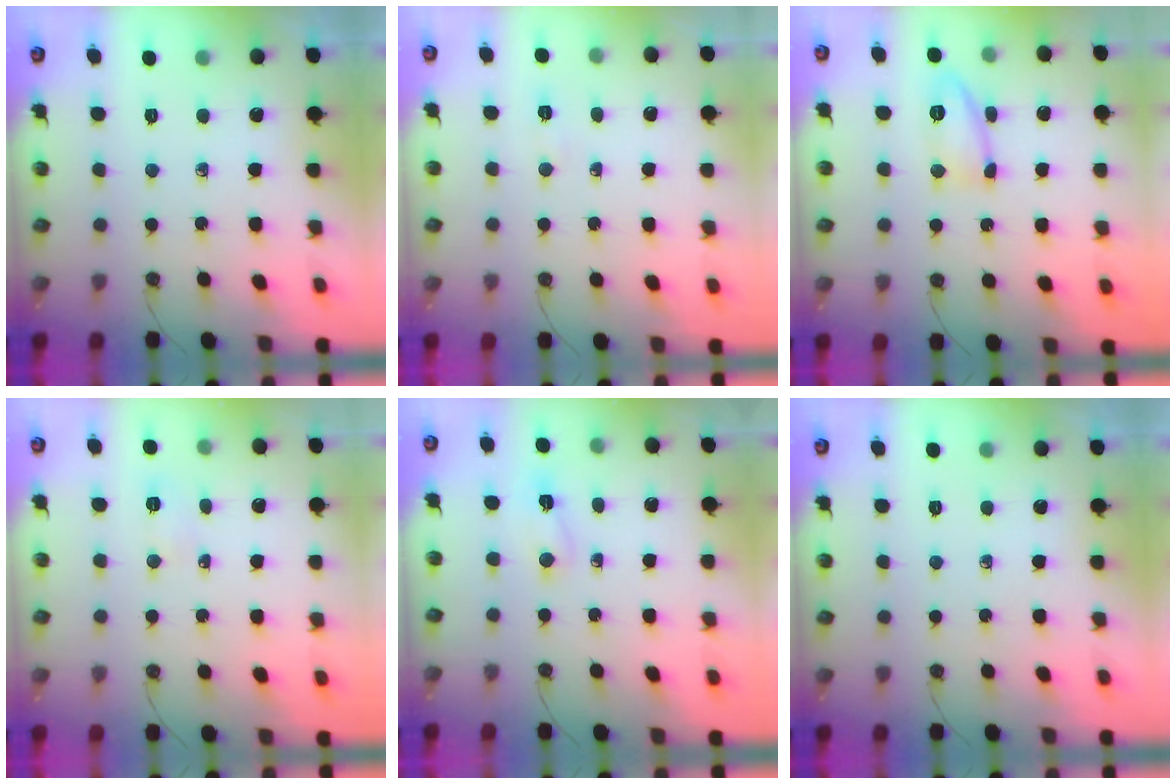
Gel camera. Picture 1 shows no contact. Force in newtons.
{"total": 2.4, "press": 2.3, "slide": 0.7}
{"total": 11.4, "press": 11.3, "slide": 1.6}
{"total": 2.8, "press": 2.7, "slide": 0.8}
{"total": 2.1, "press": 2.1, "slide": 0.4}
{"total": 0.0}